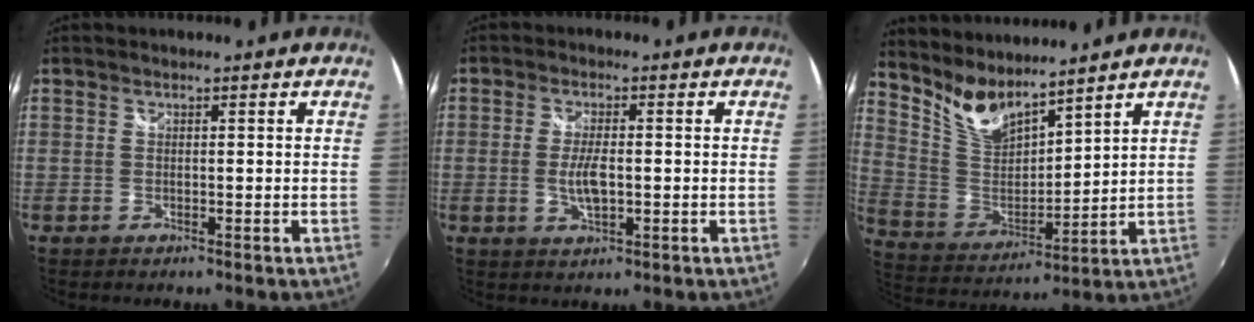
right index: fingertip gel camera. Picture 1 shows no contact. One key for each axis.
{"total": 4.7, "fx": -0.7, "fy": 1.8, "fz": 4.3, "tx": -0.086, "ty": -0.007, "tz": -0.011}
{"total": 9.7, "fx": 8.4, "fy": 2.3, "fz": 4.3, "tx": -0.092, "ty": -0.016, "tz": 0.175}